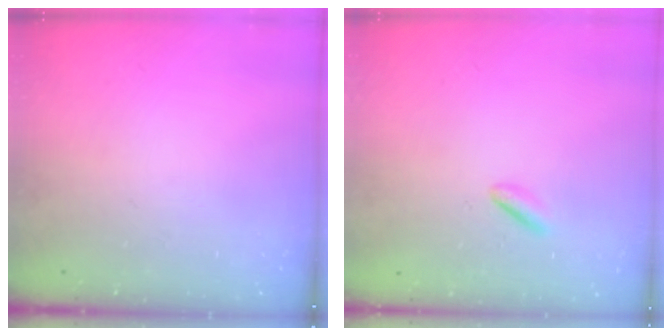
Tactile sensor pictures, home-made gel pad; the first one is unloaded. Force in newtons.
{"total": 2.2, "press": 2.0, "slide": 0.9}